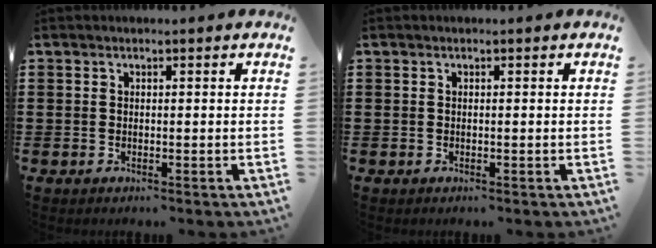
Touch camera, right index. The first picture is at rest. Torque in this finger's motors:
{"motor_torque": [0.02, 0.02, 0.00, 0.00]}